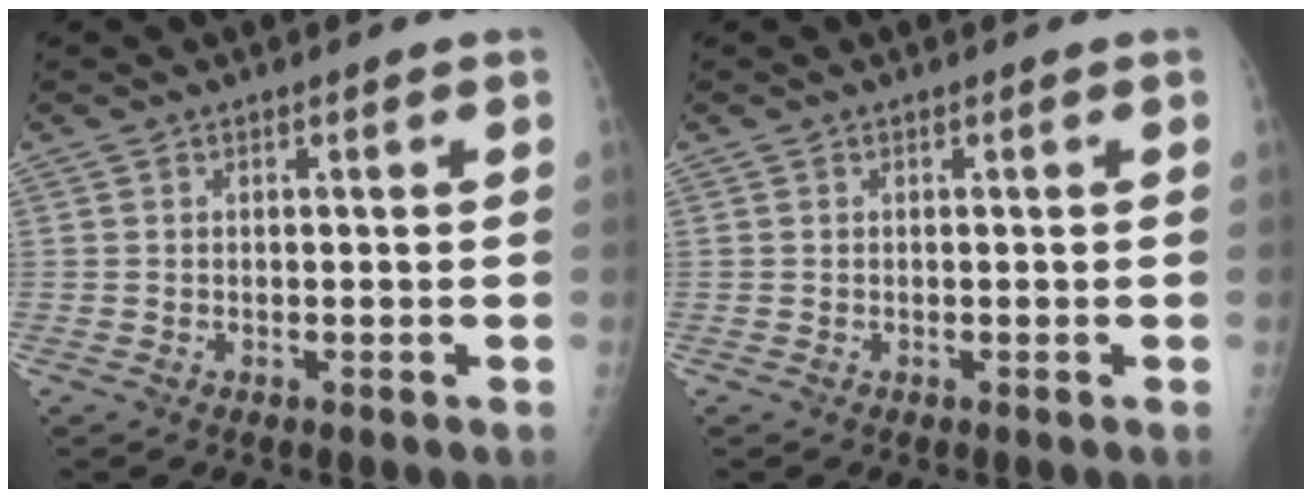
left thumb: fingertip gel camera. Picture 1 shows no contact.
{"total": 0.0}